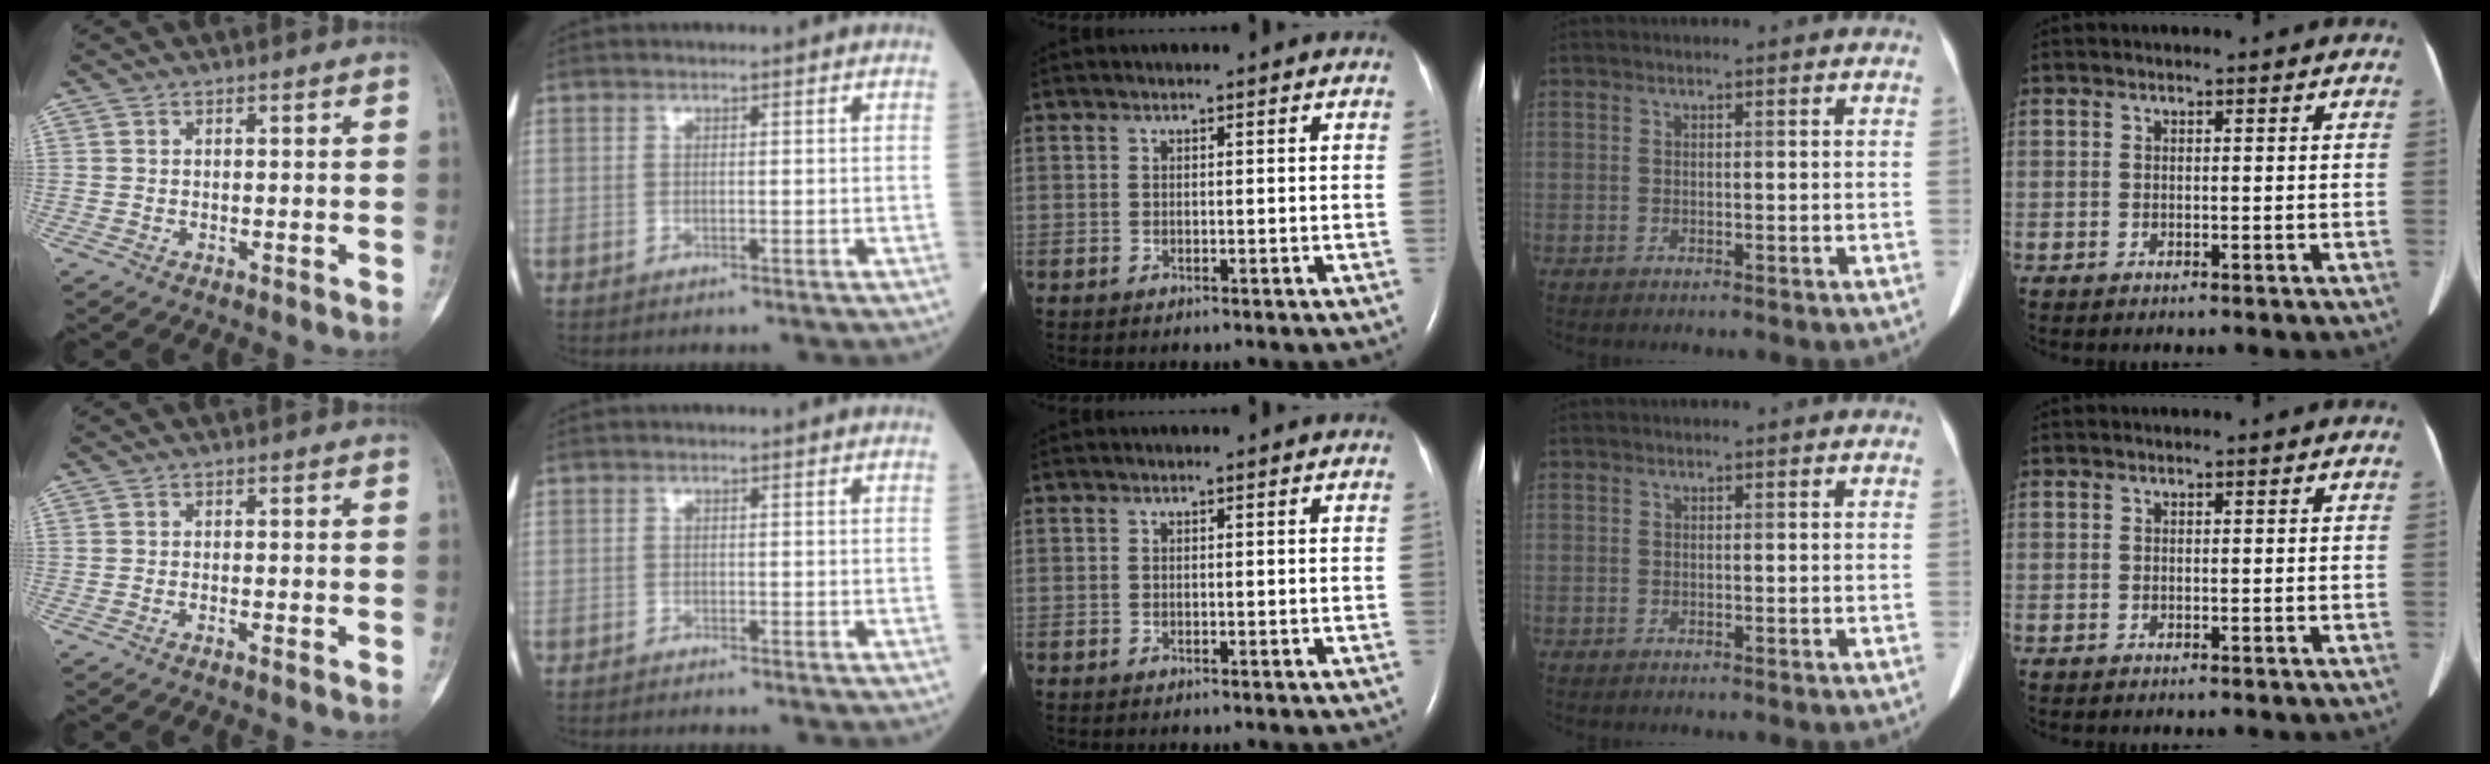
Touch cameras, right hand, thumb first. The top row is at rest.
{"thumb": {"total": 0.5, "force": [-0.4, -0.1, 0.3], "torque": [-0.010, 0.003, -0.008]}, "index": {"total": 1.2, "force": [-1.2, -0.2, 0.4], "torque": [-0.008, 0.000, -0.019]}}